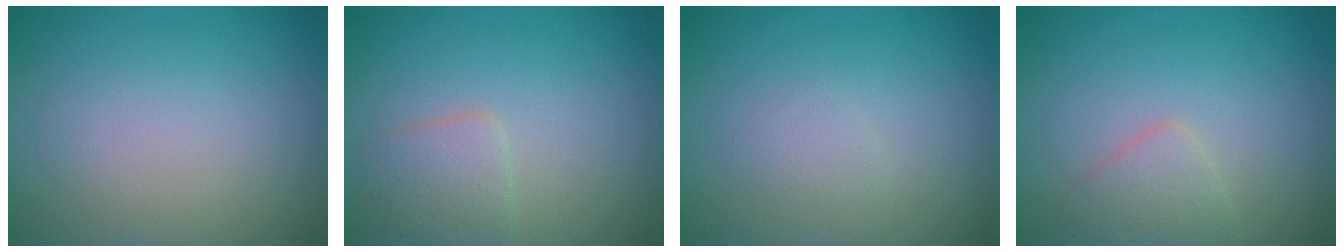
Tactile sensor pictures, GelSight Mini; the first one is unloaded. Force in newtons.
{"total": 2.2, "press": 2.2, "slide": 0.1}
{"total": 0.9, "press": 0.9, "slide": 0.0}
{"total": 1.9, "press": 1.9, "slide": 0.1}